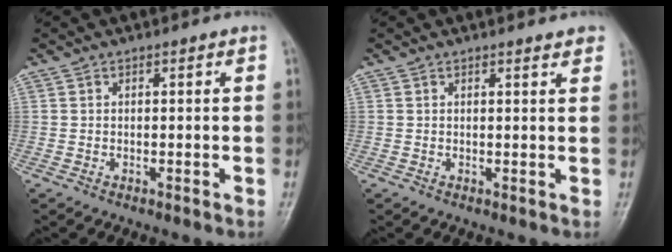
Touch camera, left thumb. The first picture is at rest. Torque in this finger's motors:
{"motor_torque": [0.41, 0.50, 0.10, 0.13, -0.02]}